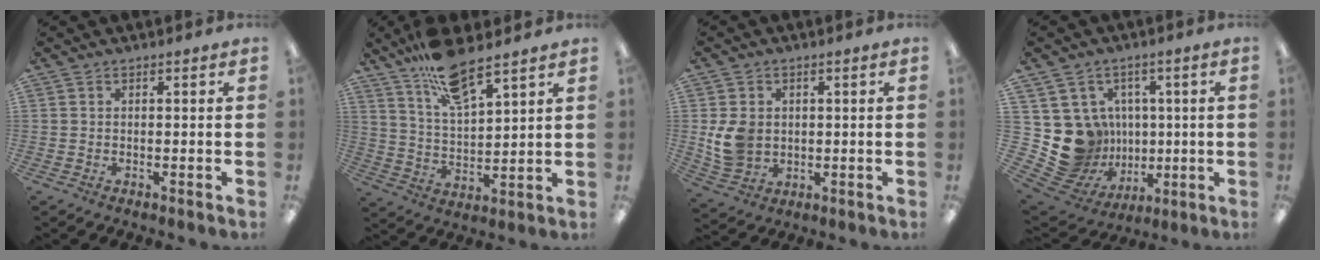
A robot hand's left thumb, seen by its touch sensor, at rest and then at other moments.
{"total": 12.2, "force": [9.5, 3.4, 6.8], "torque": [-0.124, -0.050, 0.170]}
{"total": 7.6, "force": [0.6, 6.3, 4.2], "torque": [-0.085, 0.005, 0.013]}
{"total": 14.2, "force": [0.0, 13.7, 3.8], "torque": [-0.098, -0.019, 0.034]}